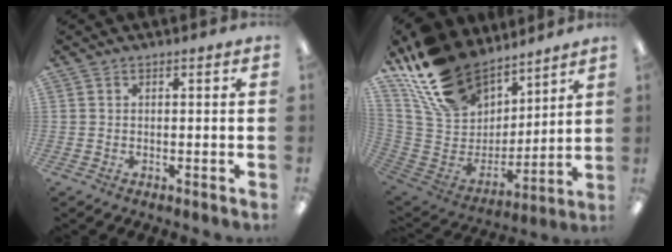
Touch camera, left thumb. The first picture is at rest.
{"total": 21.5, "force": [16.0, 11.8, 8.1], "torque": [-0.175, -0.090, 0.303]}